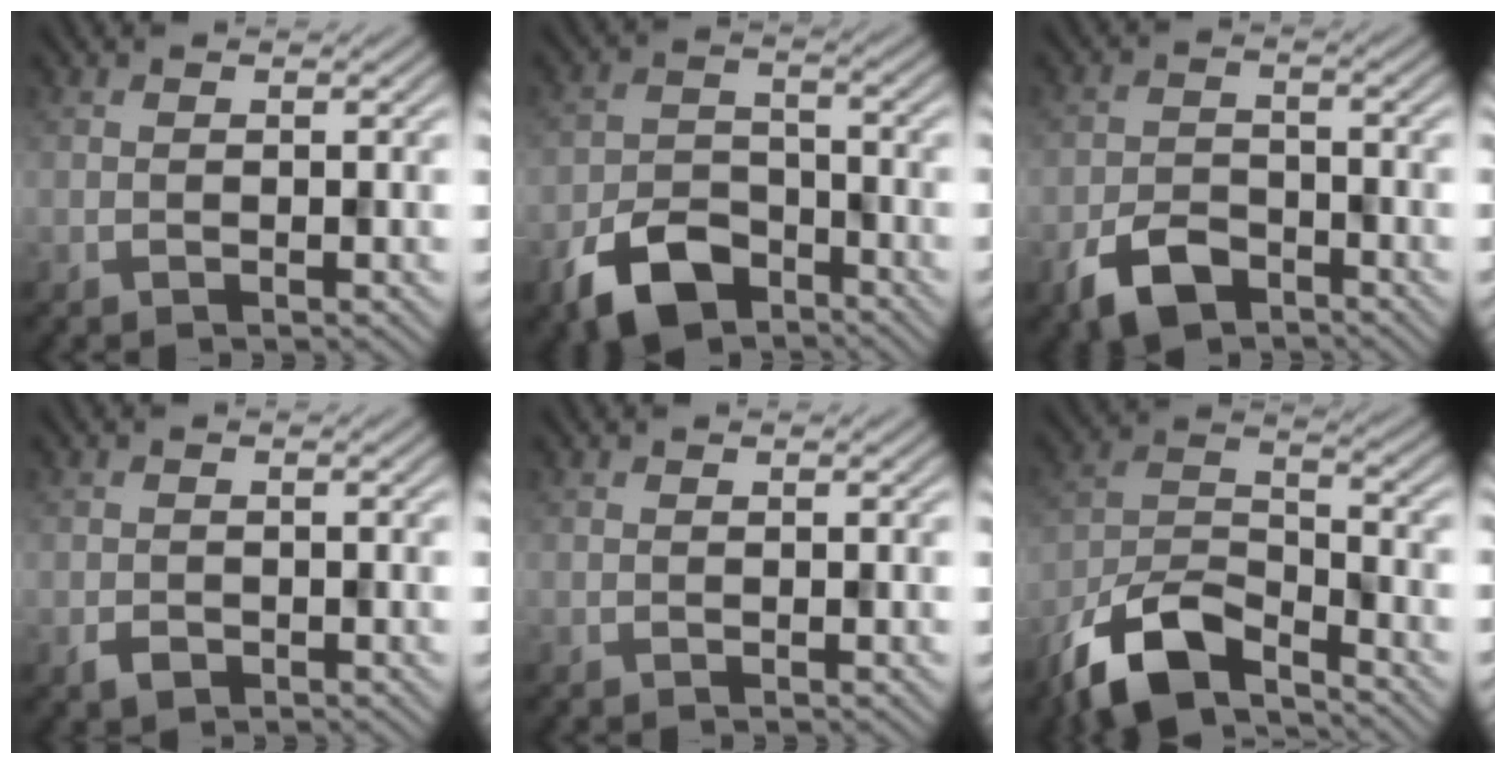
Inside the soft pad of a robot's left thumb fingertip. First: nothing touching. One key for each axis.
{"total": 7.8, "fx": -5.1, "fy": 4.3, "fz": 4.0, "tx": -0.081, "ty": -0.006, "tz": -0.109}
{"total": 5.4, "fx": -3.6, "fy": 2.9, "fz": 2.9, "tx": -0.056, "ty": -0.004, "tz": -0.079}
{"total": 1.3, "fx": -0.7, "fy": 0.9, "fz": 0.5, "tx": -0.012, "ty": -0.003, "tz": -0.016}
{"total": 0.0}
{"total": 11.2, "fx": -8.2, "fy": 4.2, "fz": 6.4, "tx": -0.127, "ty": -0.004, "tz": -0.181}